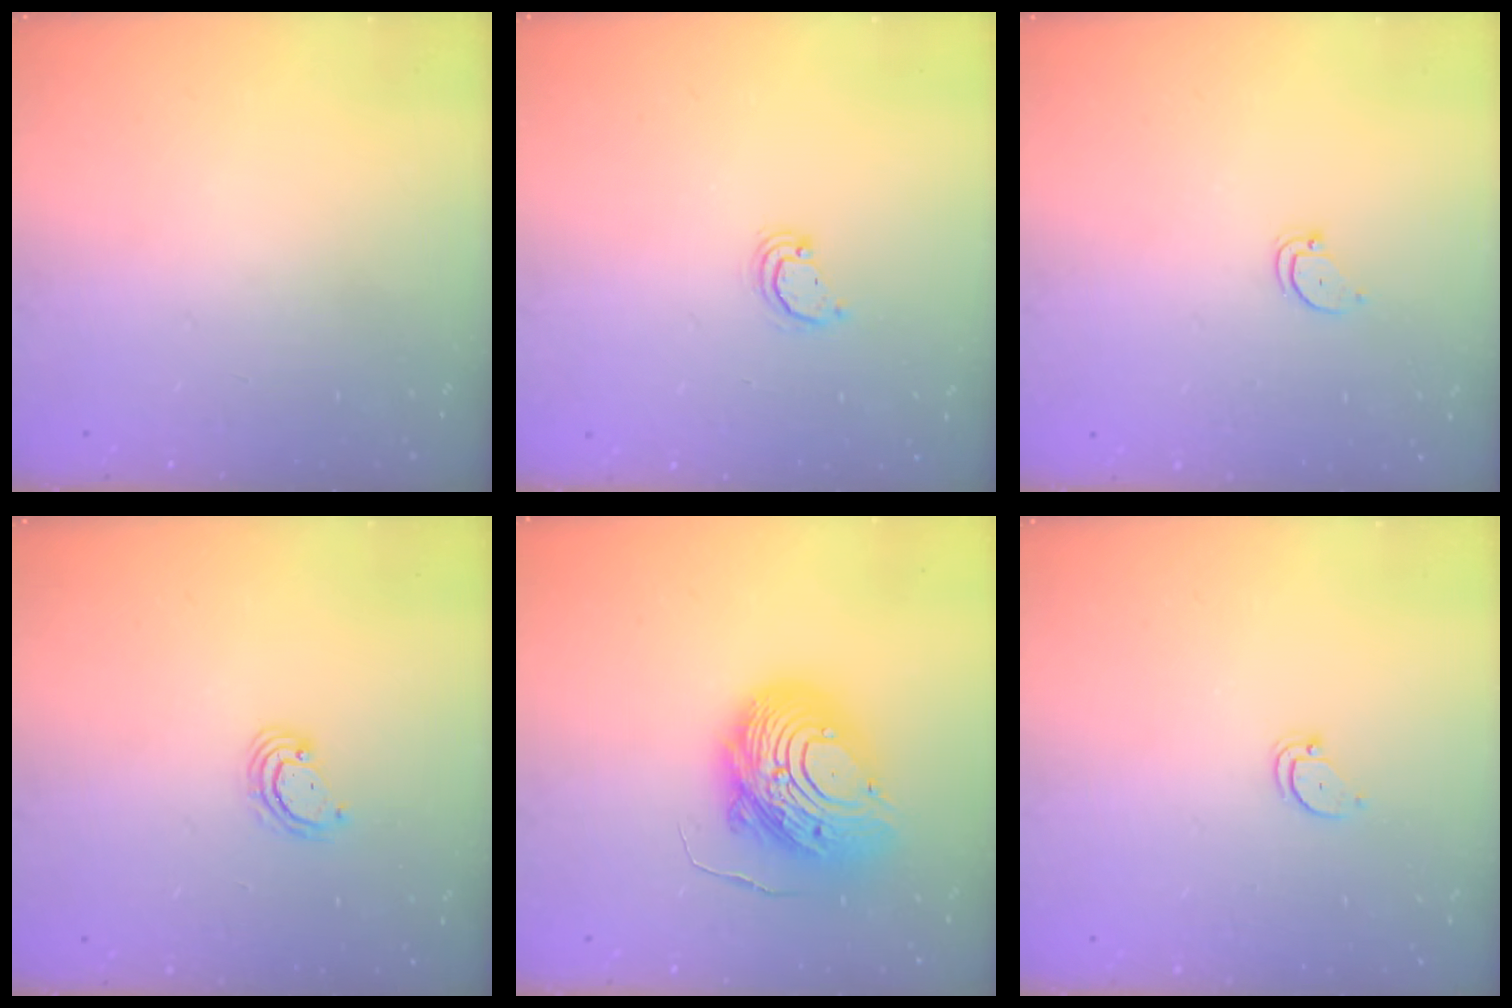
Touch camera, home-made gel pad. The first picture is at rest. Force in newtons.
{"total": 2.2, "press": 2.2, "slide": 0.3}
{"total": 2.3, "press": 2.3, "slide": 0.2}
{"total": 3.6, "press": 3.6, "slide": 0.4}
{"total": 15.4, "press": 15.3, "slide": 1.4}
{"total": 2.6, "press": 2.6, "slide": 0.1}